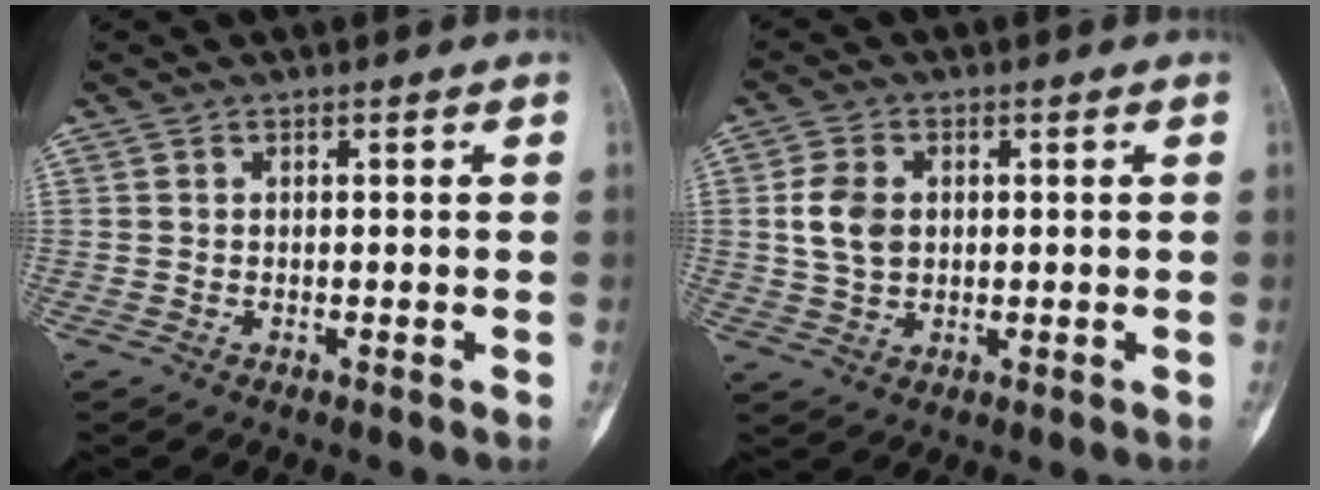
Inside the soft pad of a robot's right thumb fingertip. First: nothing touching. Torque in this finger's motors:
{"motor_torque": [0.35, 0.16, 0.45, -0.59, 0.03]}